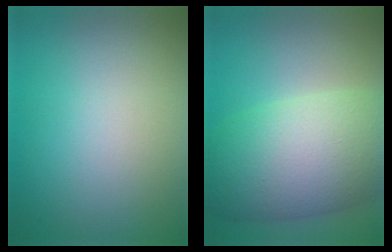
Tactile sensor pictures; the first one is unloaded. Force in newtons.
{"total": 10.1, "press": 10.0, "slide": 0.5}